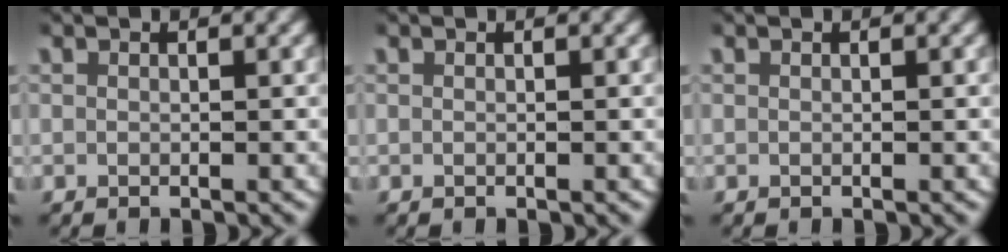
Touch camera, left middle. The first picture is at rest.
{"total": 0.0}
{"total": 0.0}